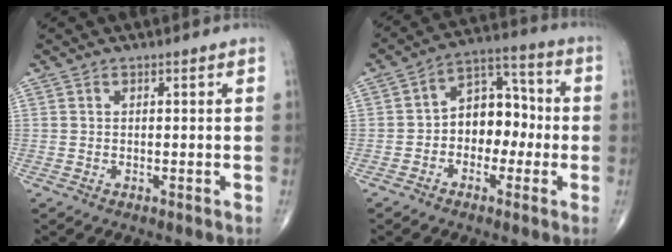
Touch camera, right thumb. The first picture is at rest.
{"total": 10.3, "force": [-1.5, 7.4, 7.0], "torque": [-0.065, 0.044, -0.038]}